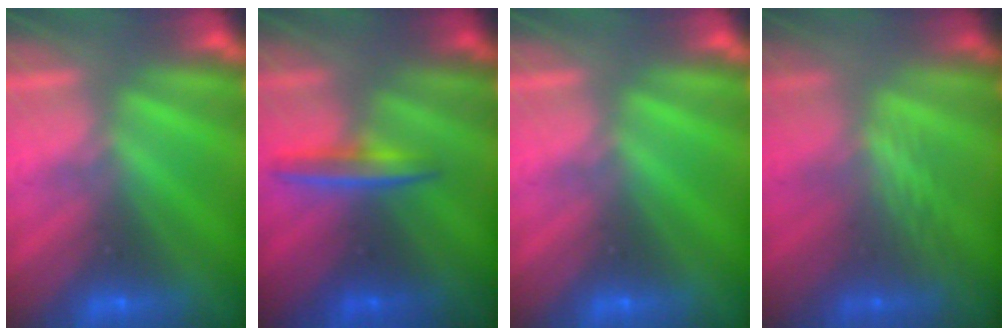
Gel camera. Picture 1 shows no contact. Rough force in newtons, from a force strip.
{"total": 1.5}
{"total": 0.0}
{"total": 2.4}